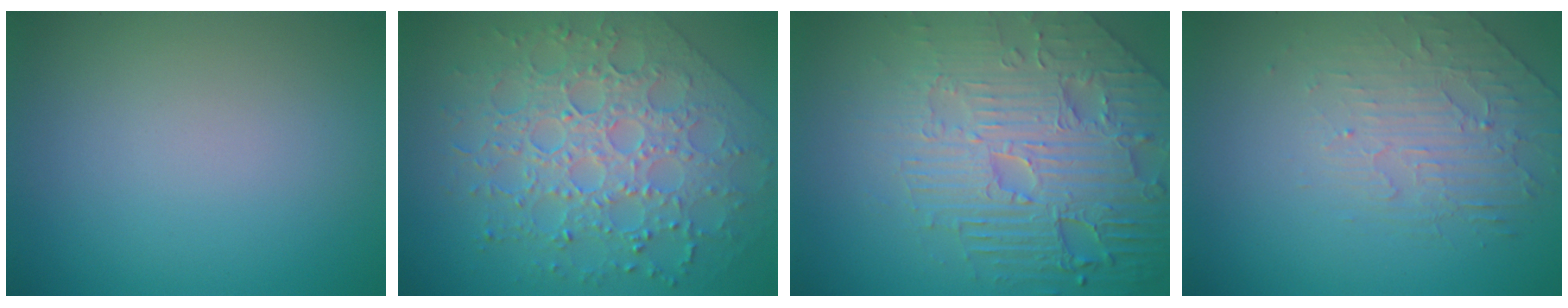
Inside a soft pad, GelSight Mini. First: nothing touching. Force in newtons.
{"total": 8.5, "press": 6.1, "slide": 5.9}
{"total": 7.6, "press": 6.1, "slide": 4.7}
{"total": 2.2, "press": 1.5, "slide": 1.7}